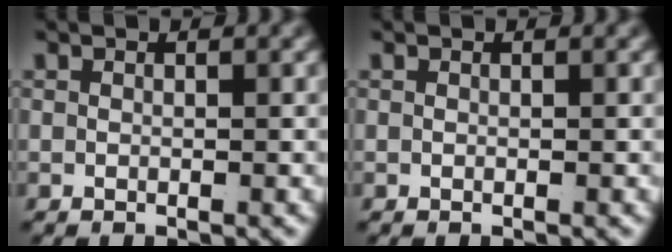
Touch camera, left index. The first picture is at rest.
{"total": 0.0}